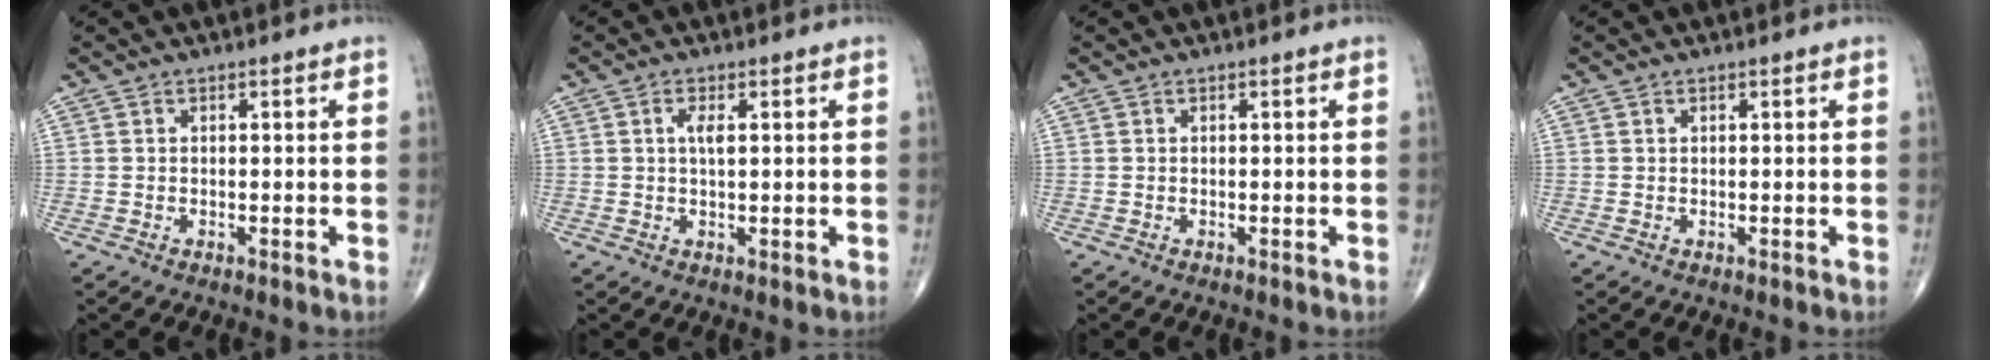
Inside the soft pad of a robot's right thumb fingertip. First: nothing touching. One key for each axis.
{"total": 2.7, "fx": 0.7, "fy": 0.9, "fz": 2.5, "tx": -0.047, "ty": -0.004, "tz": 0.012}
{"total": 0.0}
{"total": 0.0}